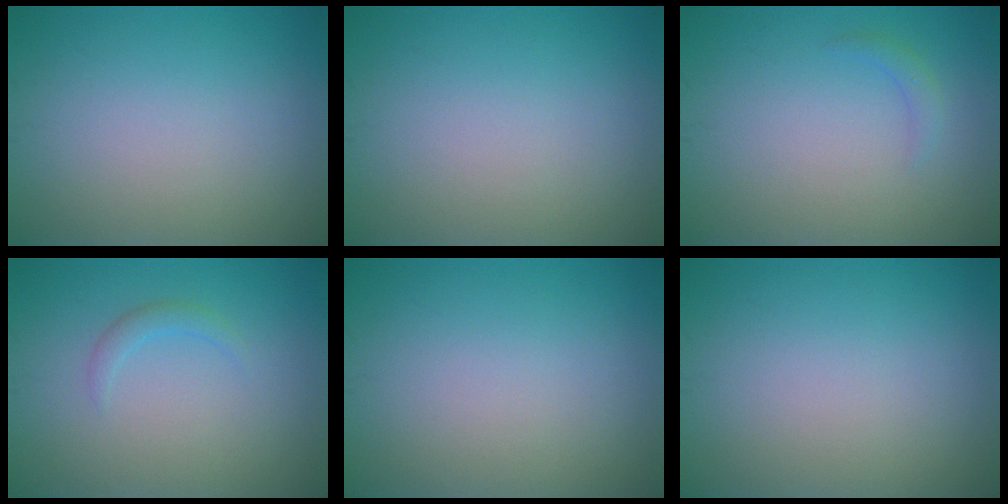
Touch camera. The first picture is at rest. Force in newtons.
{"total": 0.0}
{"total": 1.0, "press": 1.0, "slide": 0.1}
{"total": 1.2, "press": 1.2, "slide": 0.1}
{"total": 0.0}
{"total": 0.0}